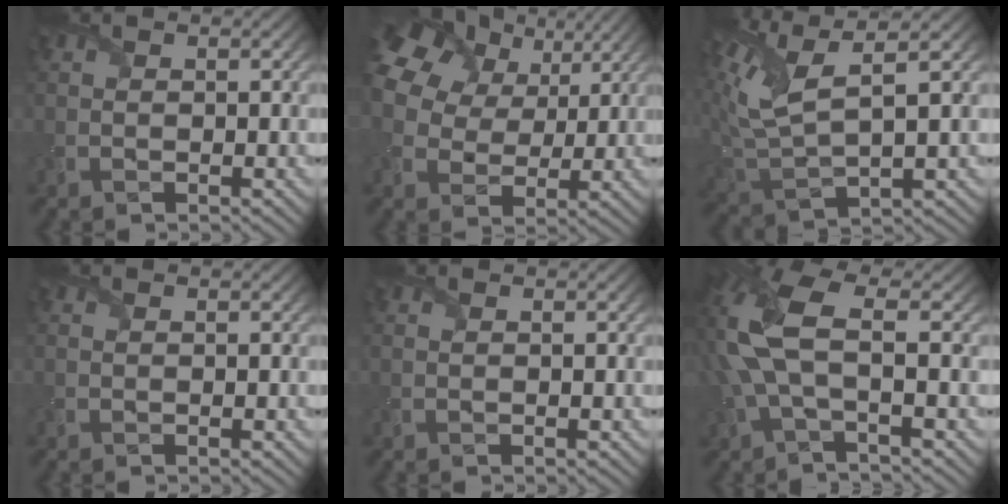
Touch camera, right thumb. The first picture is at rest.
{"total": 18.4, "force": [8.4, 12.9, 10.0], "torque": [-0.289, 0.068, 0.173]}
{"total": 11.1, "force": [5.3, 3.3, 9.2], "torque": [-0.236, 0.013, 0.105]}
{"total": 0.0}
{"total": 0.0}
{"total": 8.8, "force": [0.2, 3.7, 8.0], "torque": [-0.207, 0.011, -0.009]}